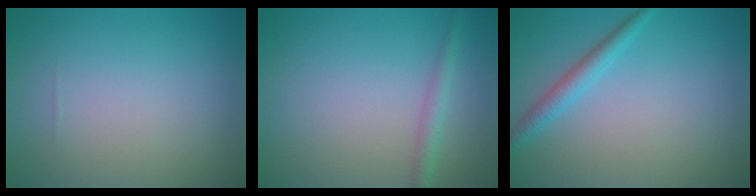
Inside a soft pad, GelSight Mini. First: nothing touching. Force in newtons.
{"total": 1.7, "press": 1.7, "slide": 0.1}
{"total": 2.1, "press": 2.1, "slide": 0.1}